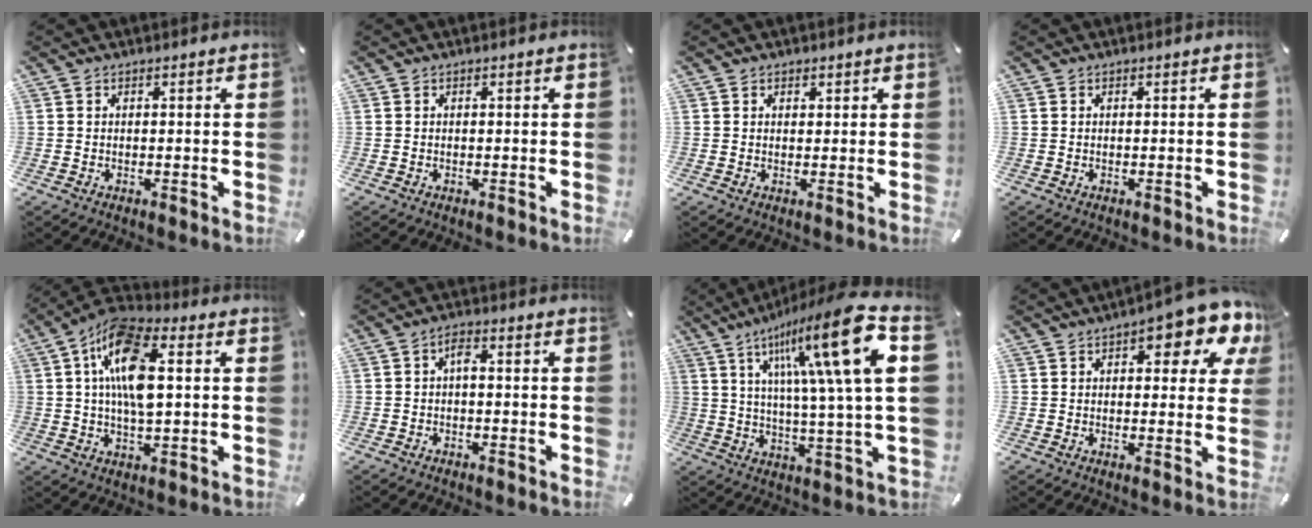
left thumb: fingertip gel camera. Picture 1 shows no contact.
{"total": 0.0}
{"total": 1.5, "force": [0.7, 1.4, 0.1], "torque": [0.013, -0.003, 0.007]}
{"total": 0.0}
{"total": 14.7, "force": [3.0, 6.8, 12.6], "torque": [-0.252, 0.002, 0.052]}
{"total": 2.7, "force": [-0.3, 1.4, 2.3], "torque": [-0.047, 0.012, -0.008]}
{"total": 22.2, "force": [8.9, 2.2, 20.2], "torque": [-0.344, -0.047, 0.117]}
{"total": 11.8, "force": [7.0, 4.7, 8.3], "torque": [-0.105, -0.037, 0.114]}